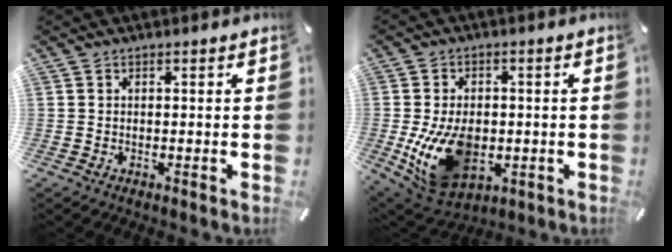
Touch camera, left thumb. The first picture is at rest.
{"total": 14.7, "force": [-2.4, 10.2, 10.3], "torque": [-0.201, -0.002, -0.038]}